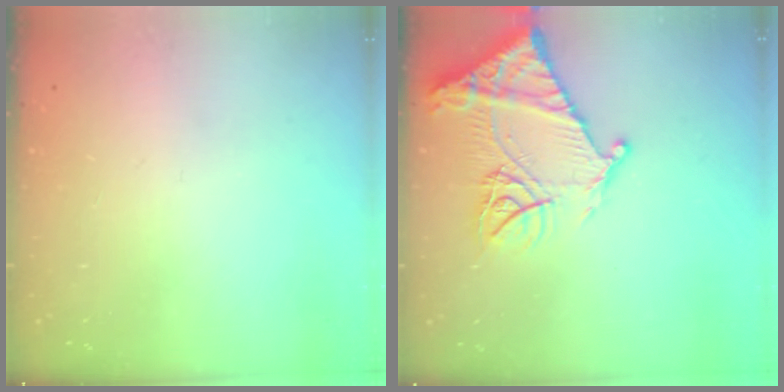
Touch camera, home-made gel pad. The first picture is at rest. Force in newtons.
{"total": 16.9, "press": 16.8, "slide": 1.5}